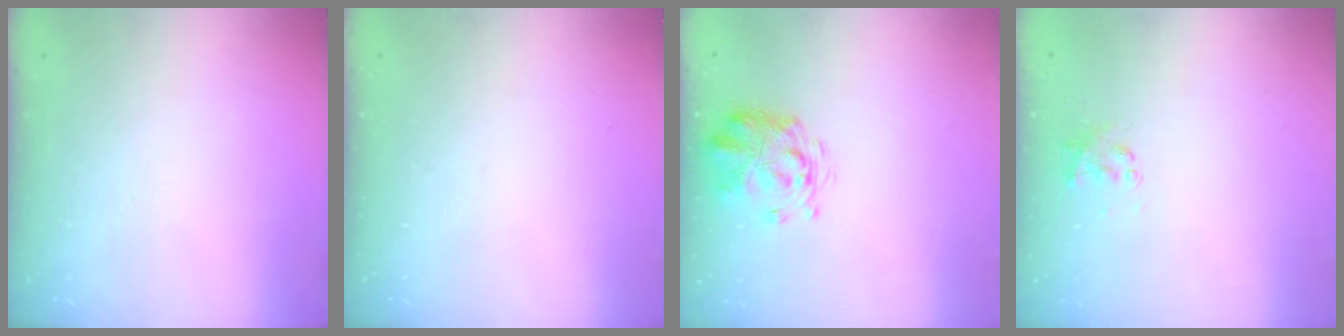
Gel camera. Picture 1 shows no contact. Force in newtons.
{"total": 0.0}
{"total": 3.1, "press": 2.9, "slide": 1.0}
{"total": 2.3, "press": 2.2, "slide": 0.7}